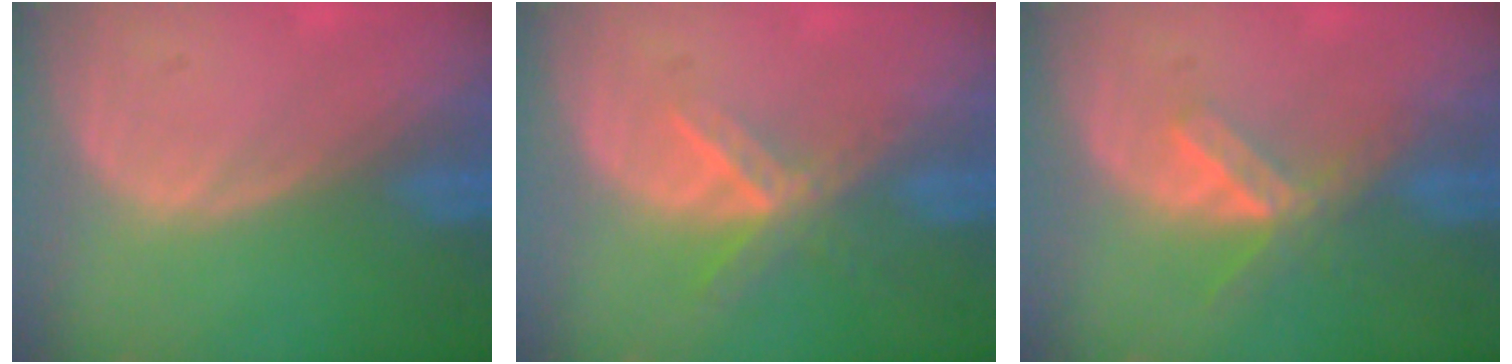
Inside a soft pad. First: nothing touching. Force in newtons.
{"total": 5.7, "press": 5.0, "slide": 2.8}
{"total": 5.2, "press": 5.0, "slide": 1.7}